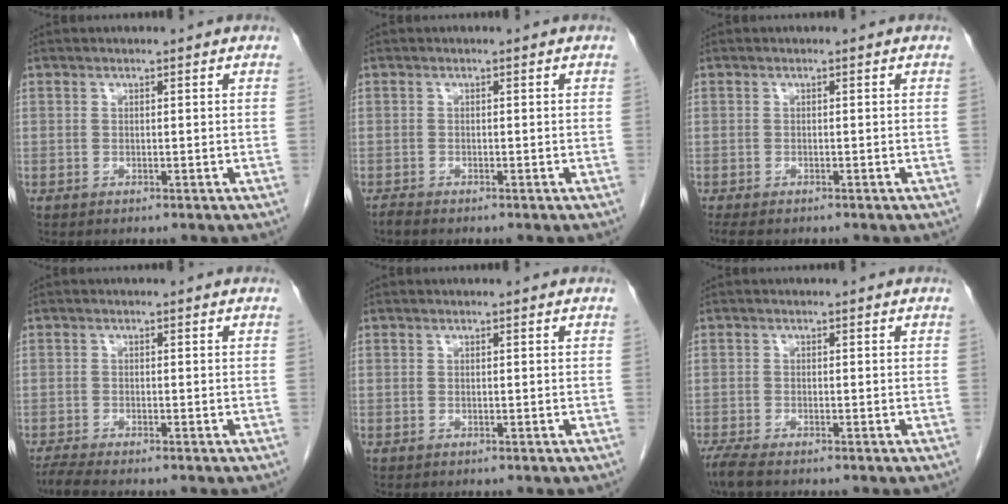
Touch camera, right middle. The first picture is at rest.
{"total": 0.7, "force": [-0.6, -0.1, 0.2], "torque": [-0.010, -0.001, -0.014]}
{"total": 3.6, "force": [-2.8, 1.3, 1.8], "torque": [-0.028, -0.010, -0.037]}
{"total": 2.9, "force": [-2.5, -0.2, 1.5], "torque": [-0.033, -0.008, -0.046]}
{"total": 0.0}
{"total": 2.8, "force": [-2.3, 0.3, 1.6], "torque": [-0.036, -0.010, -0.042]}